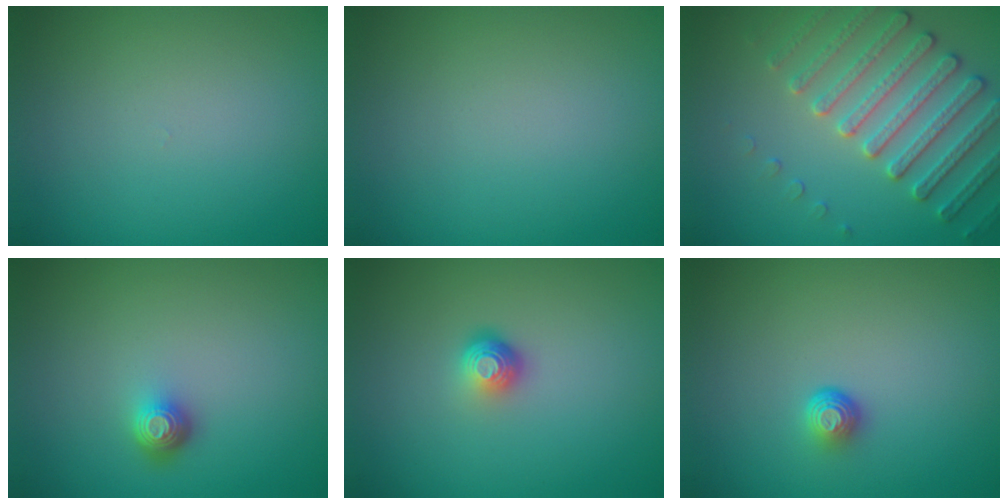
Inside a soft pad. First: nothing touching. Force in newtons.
{"total": 0.0}
{"total": 4.6, "press": 4.5, "slide": 0.7}
{"total": 1.7, "press": 1.3, "slide": 1.1}
{"total": 1.8, "press": 1.2, "slide": 1.4}
{"total": 1.5, "press": 1.0, "slide": 1.2}